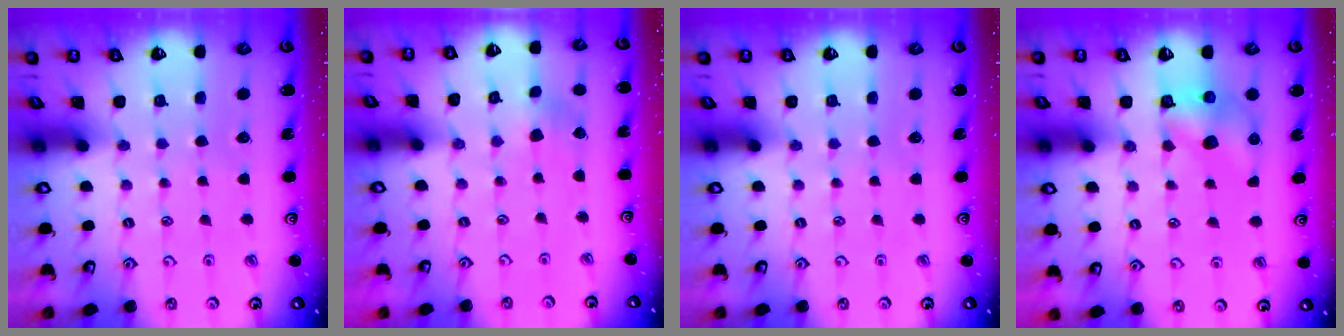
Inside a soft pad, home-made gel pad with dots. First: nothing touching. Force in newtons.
{"total": 2.4, "press": 2.4, "slide": 0.3}
{"total": 0.0}
{"total": 7.9, "press": 7.8, "slide": 0.5}